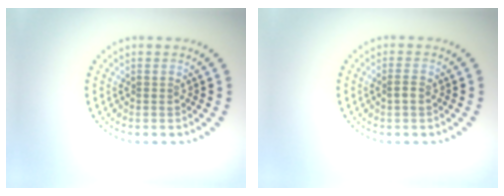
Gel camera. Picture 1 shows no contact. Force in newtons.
{"total": 1.1, "press": 1.1, "slide": 0.4}